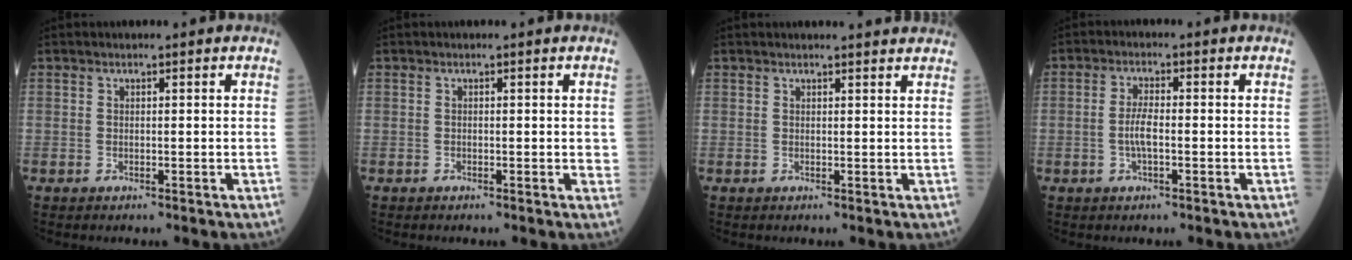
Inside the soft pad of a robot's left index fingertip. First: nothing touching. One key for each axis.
{"total": 0.8, "fx": 0.2, "fy": 0.5, "fz": 0.6, "tx": -0.003, "ty": 0.001, "tz": 0.002}
{"total": 3.1, "fx": 3.0, "fy": 0.0, "fz": 0.5, "tx": -0.009, "ty": 0.006, "tz": 0.027}
{"total": 3.2, "fx": -0.7, "fy": 0.7, "fz": 3.0, "tx": -0.067, "ty": 0.001, "tz": -0.014}